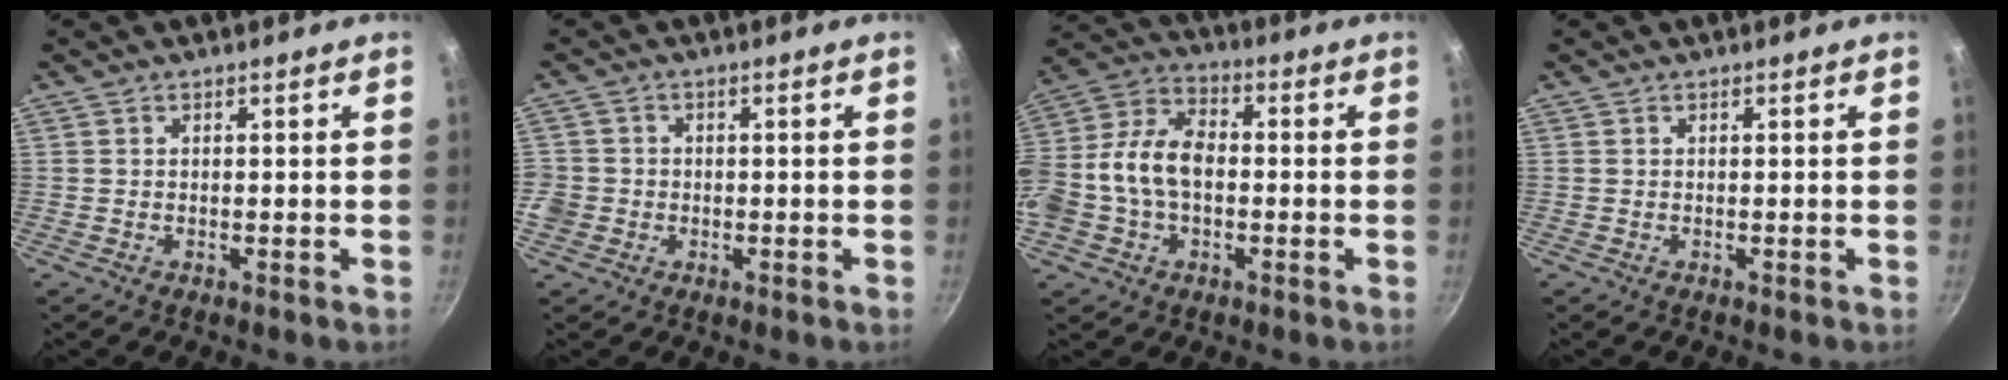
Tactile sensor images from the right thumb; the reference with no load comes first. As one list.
[{"total": 4.4, "force": [-1.2, 4.1, 1.2], "torque": [-0.017, 0.018, -0.022]}, {"total": 14.8, "force": [-1.5, 10.1, 10.7], "torque": [-0.190, 0.043, -0.042]}, {"total": 0.0}]